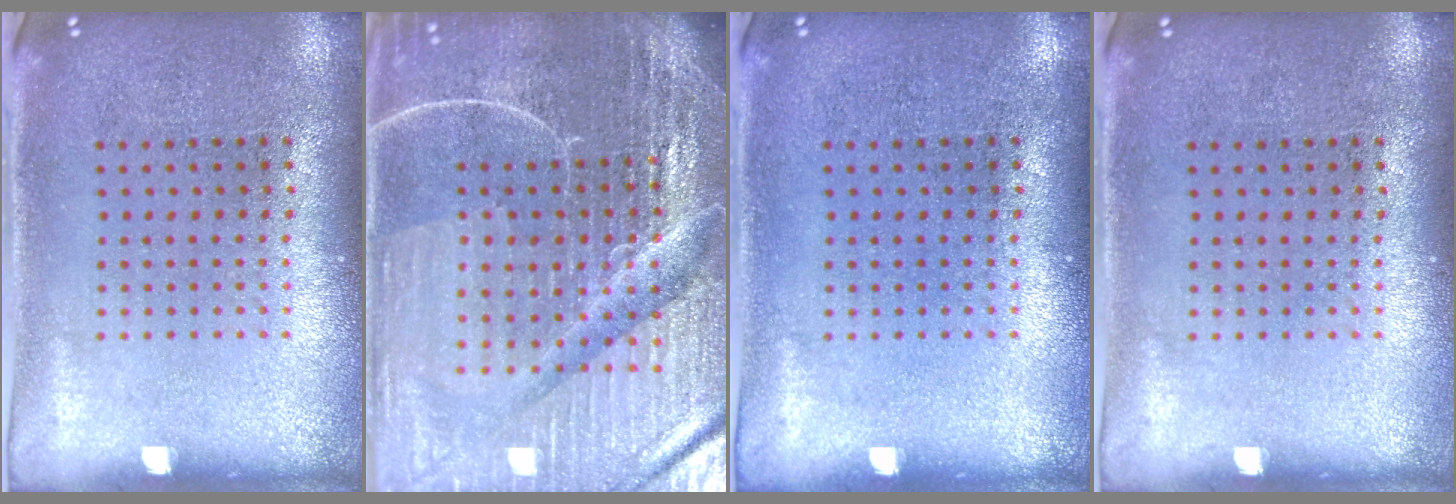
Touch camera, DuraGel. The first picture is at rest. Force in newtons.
{"total": 7.1, "press": 6.1, "slide": 3.5}
{"total": 0.0}
{"total": 0.0}